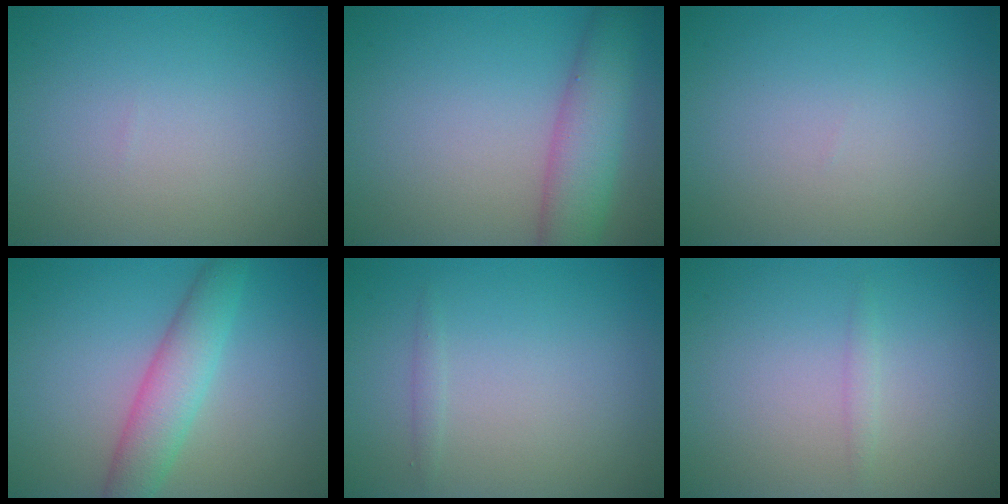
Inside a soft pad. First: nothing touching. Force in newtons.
{"total": 5.5, "press": 5.5, "slide": 0.2}
{"total": 0.0}
{"total": 4.3, "press": 4.3, "slide": 0.2}
{"total": 0.5, "press": 0.5, "slide": 0.0}
{"total": 0.7, "press": 0.7, "slide": 0.1}